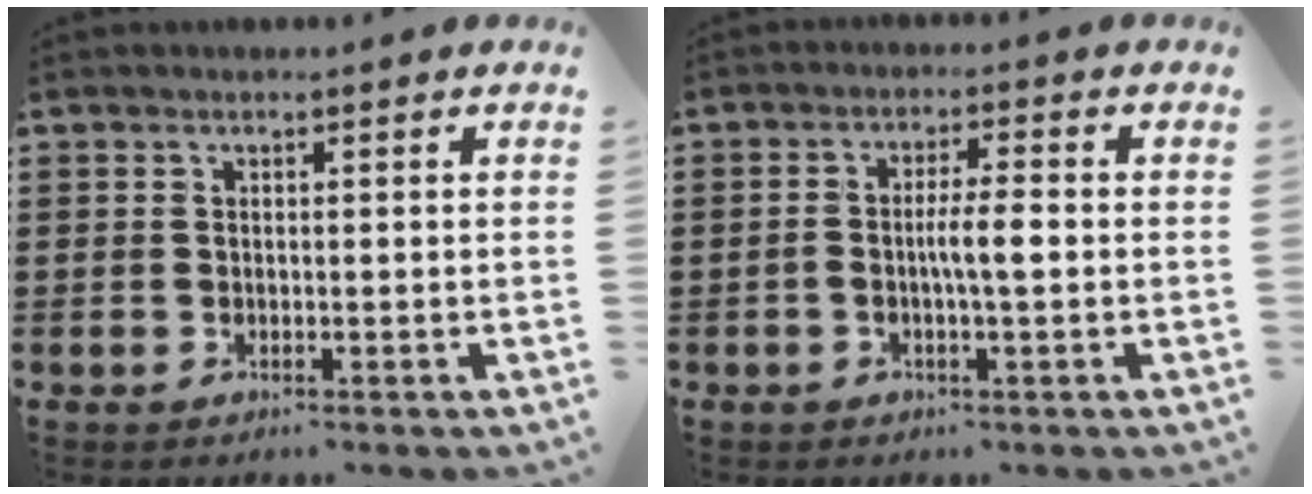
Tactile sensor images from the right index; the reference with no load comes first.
{"total": 4.4, "force": [-0.7, 0.6, 4.3], "torque": [-0.084, 0.000, -0.017]}